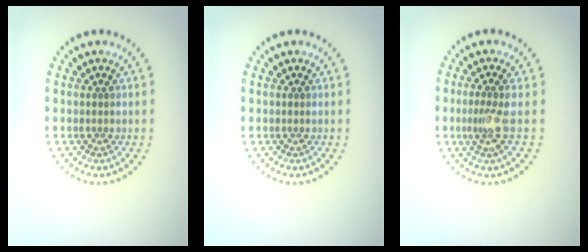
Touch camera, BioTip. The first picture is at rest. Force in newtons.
{"total": 0.0}
{"total": 2.1, "press": 1.6, "slide": 1.4}